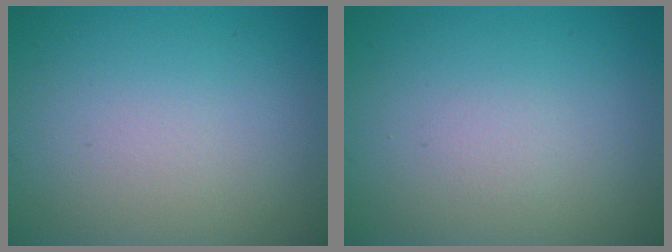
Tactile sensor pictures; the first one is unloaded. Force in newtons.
{"total": 0.6, "press": 0.6, "slide": 0.1}